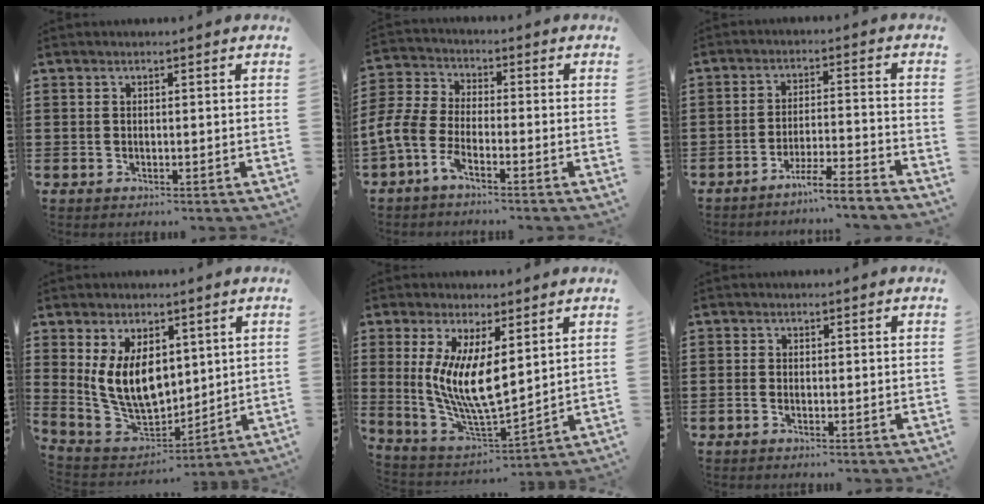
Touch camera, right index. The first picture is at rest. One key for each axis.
{"total": 6.0, "fx": -4.2, "fy": 2.2, "fz": 3.7, "tx": -0.122, "ty": -0.017, "tz": -0.094}
{"total": 5.5, "fx": -4.9, "fy": -0.7, "fz": 2.3, "tx": -0.051, "ty": -0.017, "tz": -0.097}
{"total": 9.8, "fx": 2.7, "fy": 6.1, "fz": 7.2, "tx": -0.167, "ty": -0.004, "tz": 0.048}
{"total": 9.7, "fx": 2.0, "fy": 3.0, "fz": 9.0, "tx": -0.187, "ty": -0.016, "tz": 0.039}
{"total": 0.6, "fx": -0.6, "fy": 0.0, "fz": 0.3, "tx": -0.006, "ty": -0.005, "tz": -0.011}